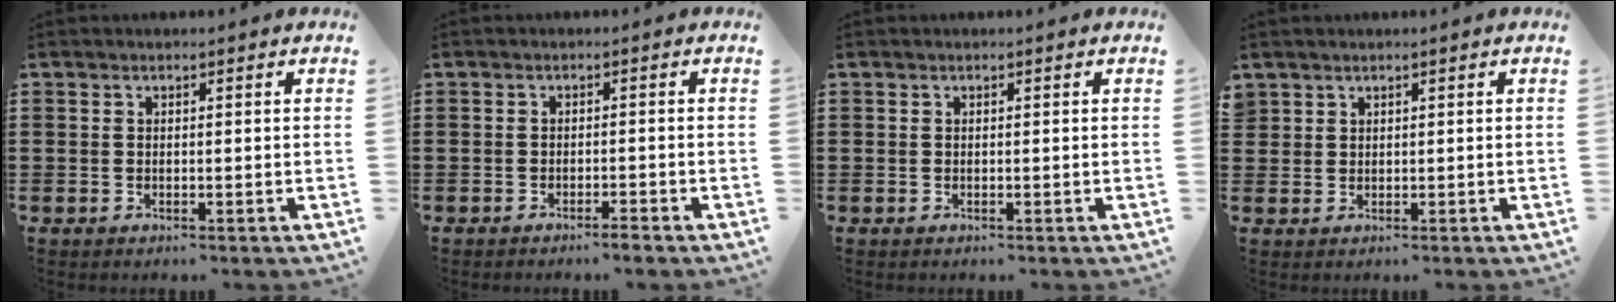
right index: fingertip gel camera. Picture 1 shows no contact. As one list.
[{"total": 1.6, "force": [-1.4, 0.0, 0.6], "torque": [-0.012, 0.000, -0.028]}, {"total": 0.0}, {"total": 1.4, "force": [1.1, 0.8, 0.0], "torque": [-0.002, 0.001, 0.023]}]